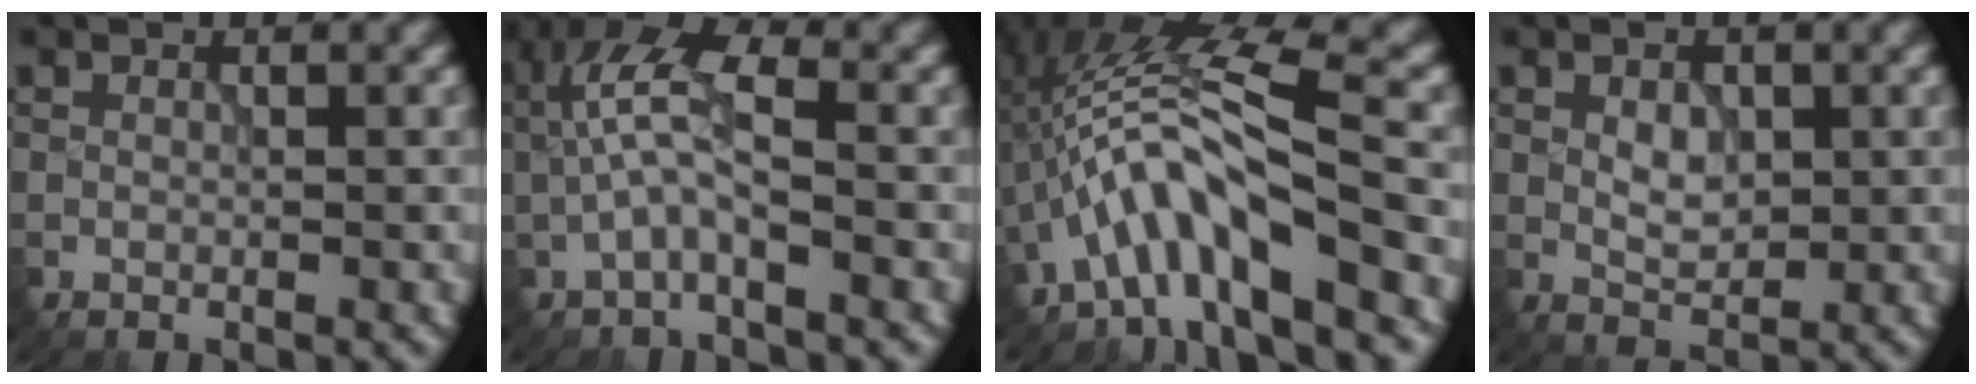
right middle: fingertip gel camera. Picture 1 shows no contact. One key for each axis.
{"total": 5.2, "fx": -0.4, "fy": 2.1, "fz": 4.7, "tx": -0.105, "ty": 0.022, "tz": -0.016}
{"total": 7.5, "fx": -2.9, "fy": 1.7, "fz": 6.7, "tx": -0.117, "ty": 0.023, "tz": -0.056}
{"total": 2.3, "fx": 0.3, "fy": 1.6, "fz": 1.7, "tx": -0.028, "ty": 0.000, "tz": 0.006}